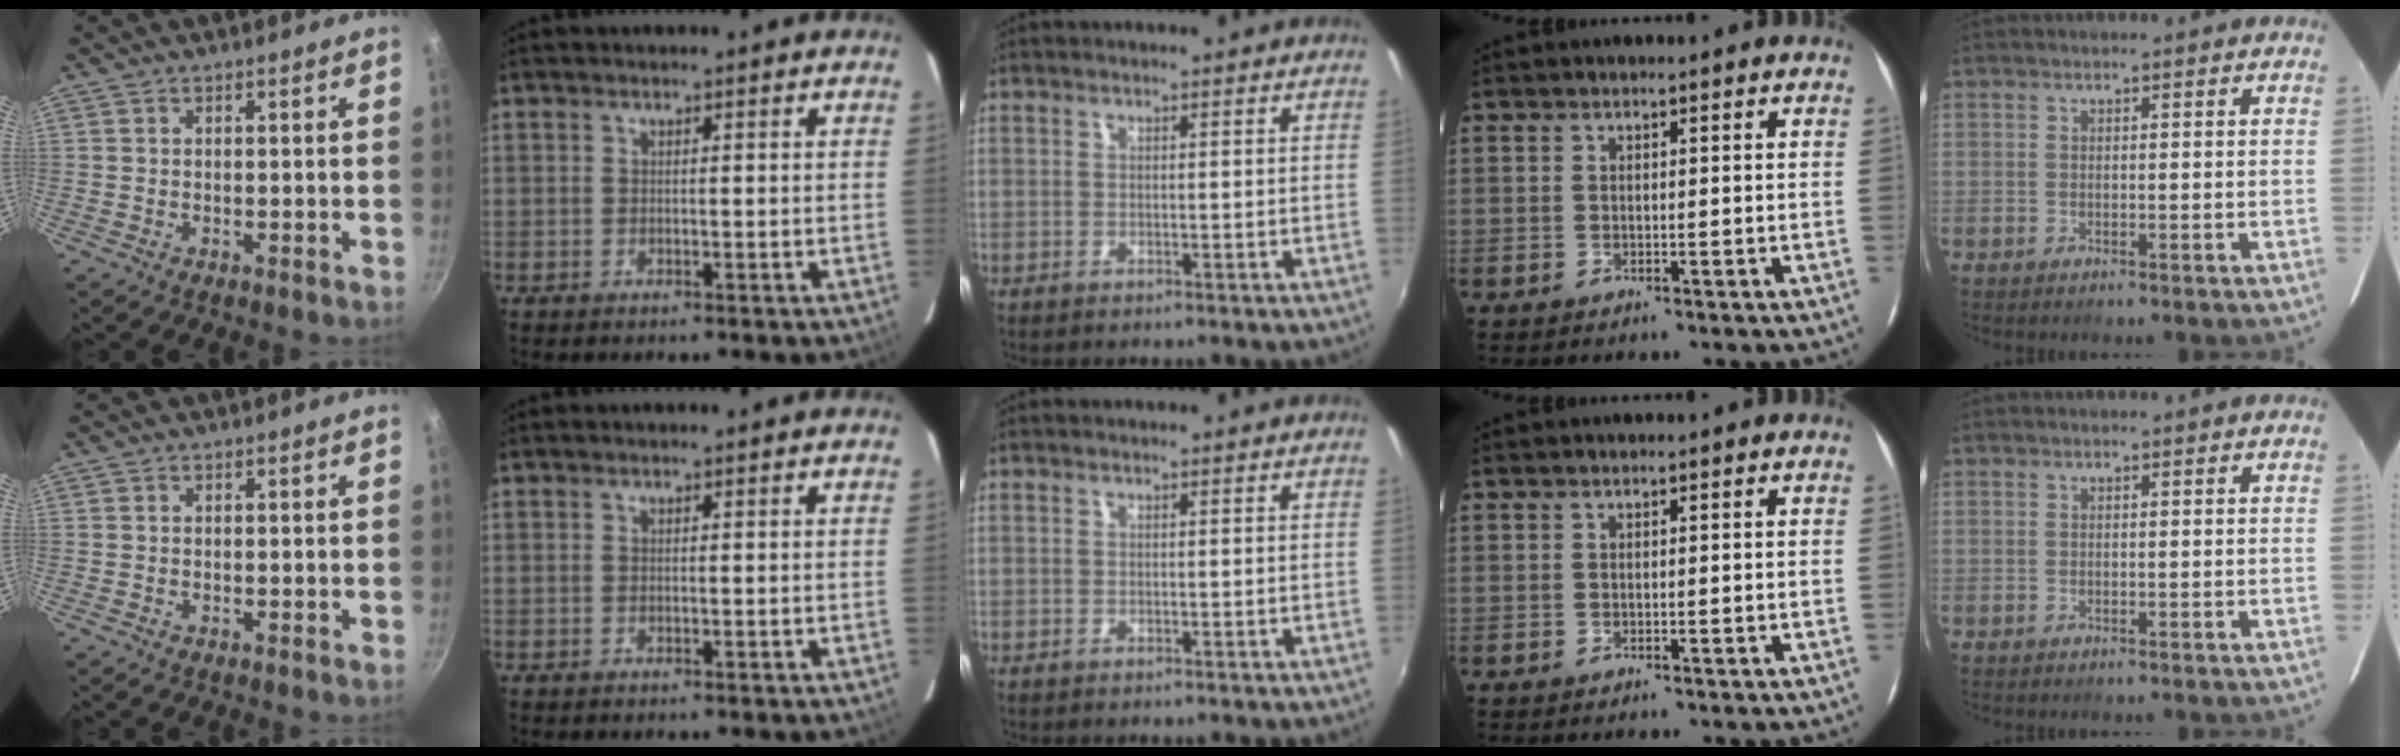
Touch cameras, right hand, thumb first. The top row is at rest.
{}